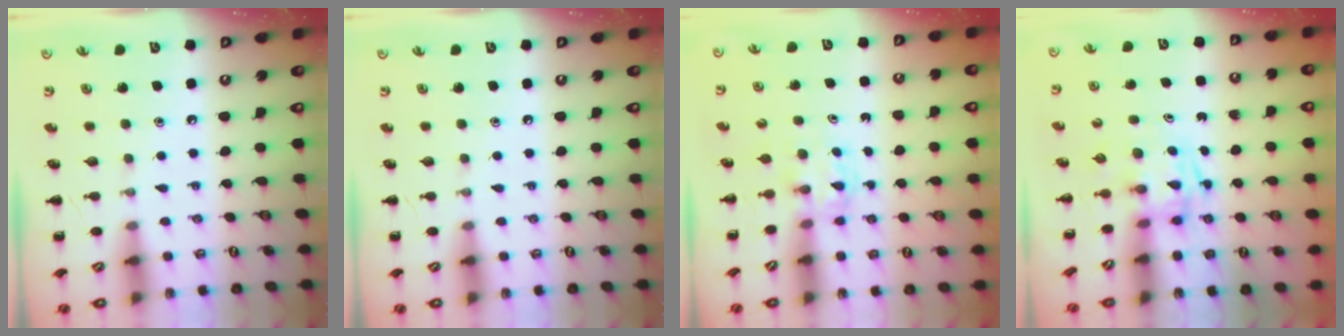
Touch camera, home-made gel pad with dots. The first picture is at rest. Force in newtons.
{"total": 0.0}
{"total": 2.6, "press": 2.4, "slide": 1.1}
{"total": 2.9, "press": 2.9, "slide": 0.1}